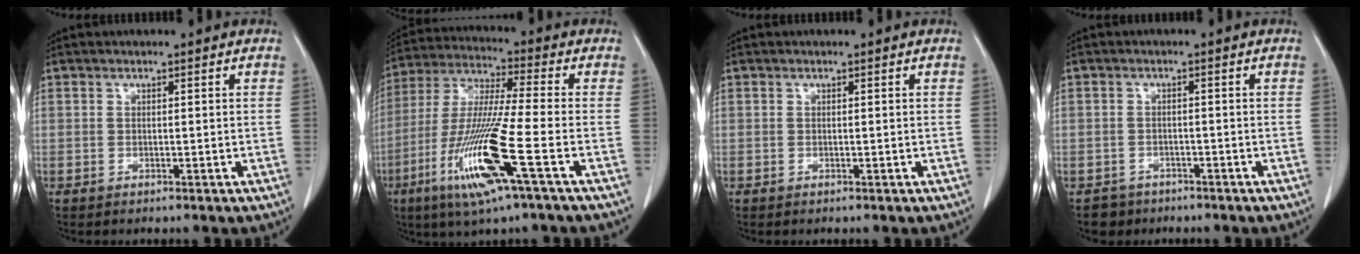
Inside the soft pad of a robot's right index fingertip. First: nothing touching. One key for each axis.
{"total": 15.6, "fx": -6.2, "fy": -0.3, "fz": 14.3, "tx": -0.300, "ty": -0.023, "tz": -0.122}
{"total": 0.0}
{"total": 2.9, "fx": -1.8, "fy": 2.2, "fz": -0.5, "tx": 0.007, "ty": 0.010, "tz": -0.029}